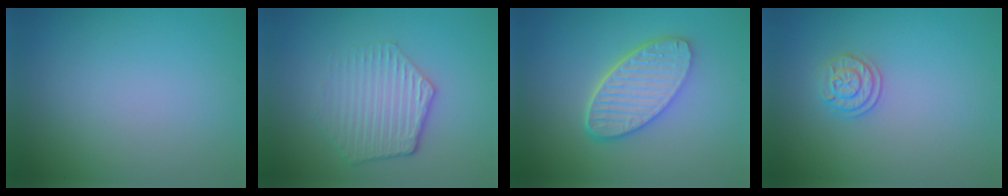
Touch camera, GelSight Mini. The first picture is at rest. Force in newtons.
{"total": 3.6, "press": 3.0, "slide": 2.0}
{"total": 5.7, "press": 4.5, "slide": 3.5}
{"total": 1.9, "press": 1.8, "slide": 0.5}